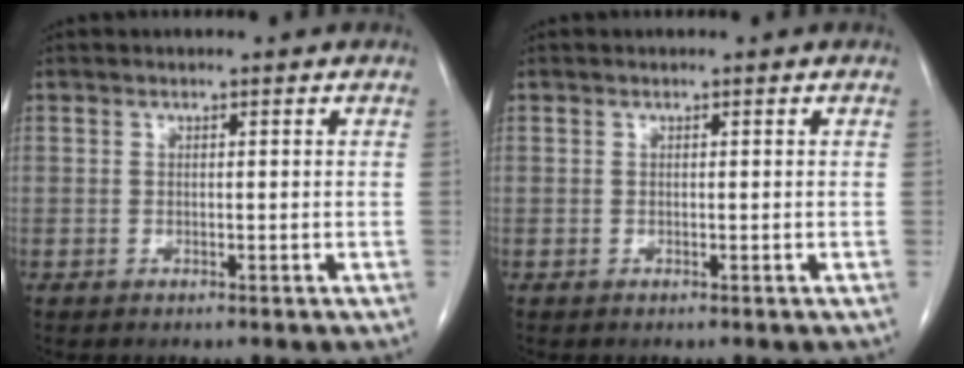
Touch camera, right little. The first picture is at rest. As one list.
[{"total": 0.0}]